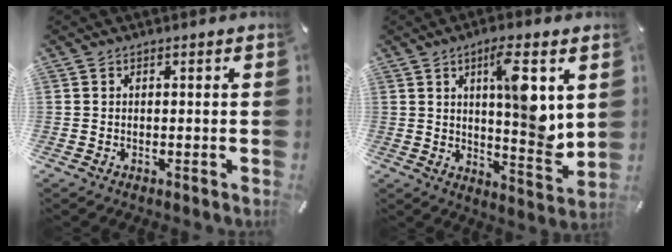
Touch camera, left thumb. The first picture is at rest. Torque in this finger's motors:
{"motor_torque": [2.20, 2.77, 0.43, -0.20, 0.20]}